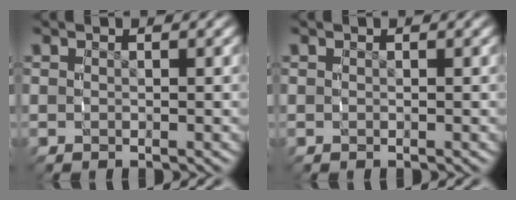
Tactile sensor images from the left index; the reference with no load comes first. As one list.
[{"total": 0.0}]